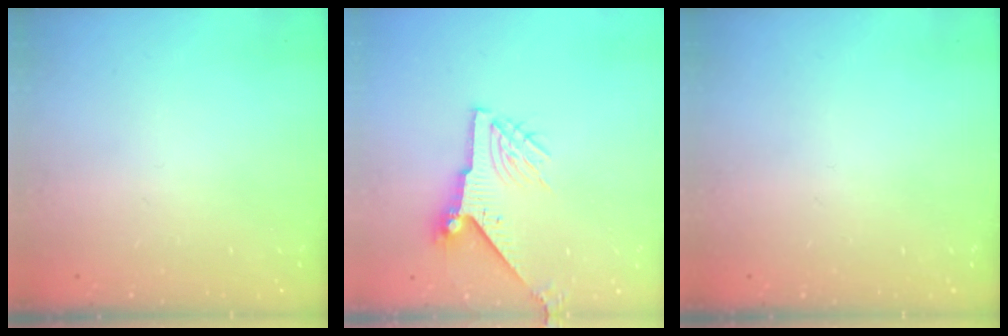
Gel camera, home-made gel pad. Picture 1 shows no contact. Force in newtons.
{"total": 8.4, "press": 8.4, "slide": 0.6}
{"total": 0.0}